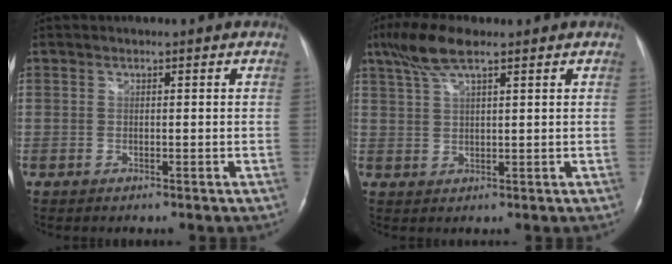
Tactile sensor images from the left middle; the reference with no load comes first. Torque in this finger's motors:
{"motor_torque": [0.68, -0.27, 0.04, 0.09]}